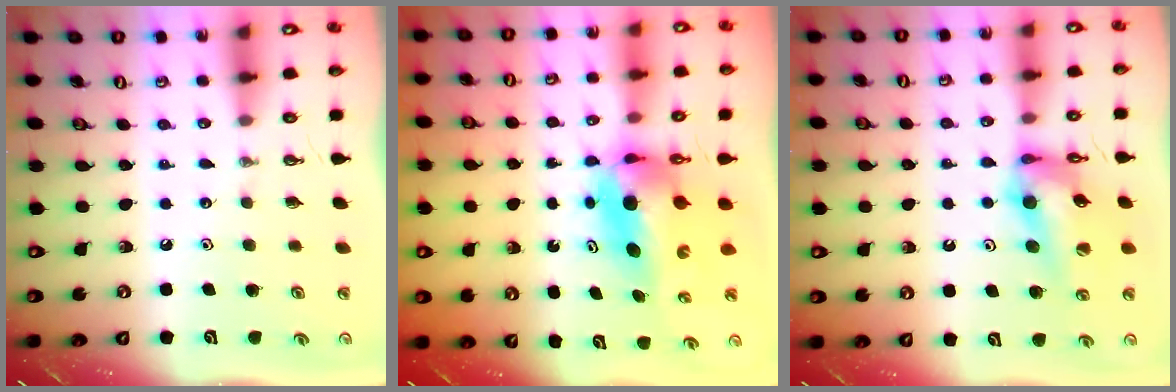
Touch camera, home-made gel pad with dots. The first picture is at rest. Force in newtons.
{"total": 6.7, "press": 6.5, "slide": 1.5}
{"total": 13.4, "press": 13.3, "slide": 1.2}